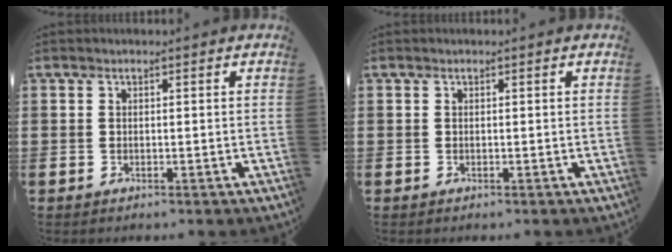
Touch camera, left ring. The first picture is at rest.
{"total": 0.0}